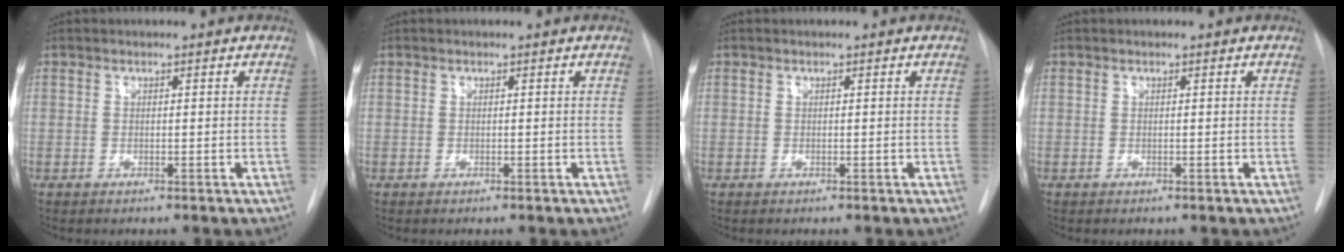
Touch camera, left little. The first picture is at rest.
{"total": 0.0}
{"total": 0.0}
{"total": 0.0}